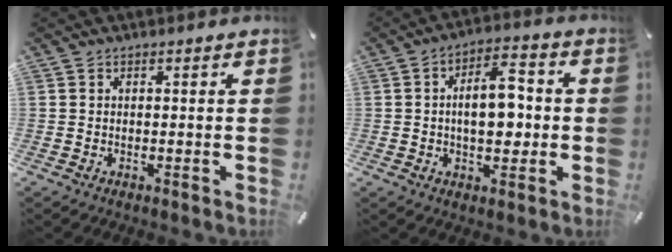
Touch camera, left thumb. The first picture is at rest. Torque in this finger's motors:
{"motor_torque": [1.61, 1.70, 0.98, -0.30, 0.35]}